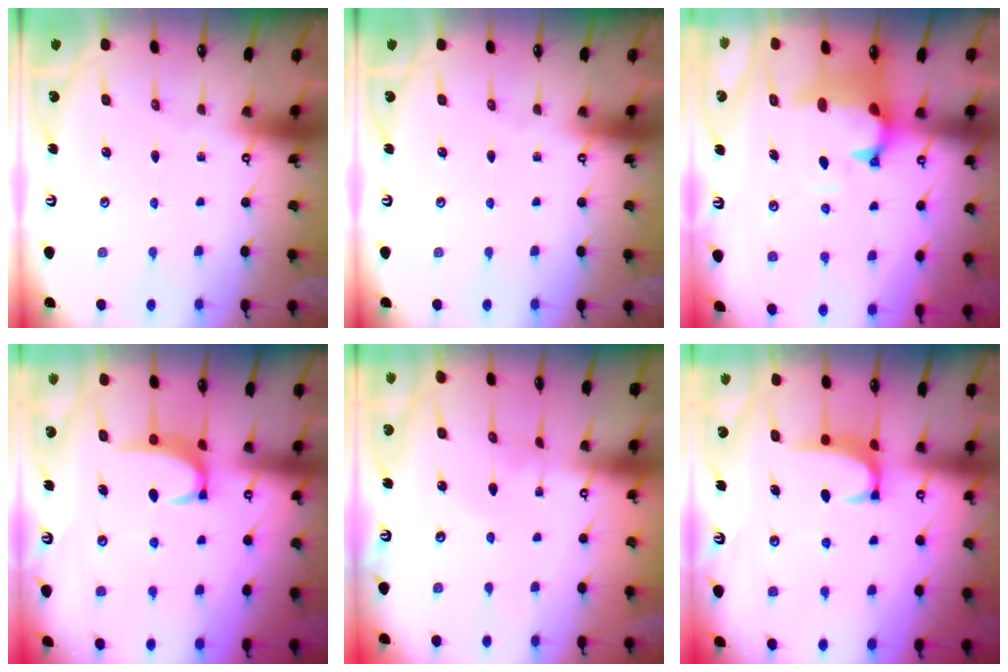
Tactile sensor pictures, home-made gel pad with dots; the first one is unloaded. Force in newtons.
{"total": 0.0}
{"total": 1.2, "press": 0.1, "slide": 1.2}
{"total": 3.4, "press": 3.4, "slide": 0.4}
{"total": 2.7, "press": 2.7, "slide": 0.1}
{"total": 2.0, "press": 1.9, "slide": 0.5}